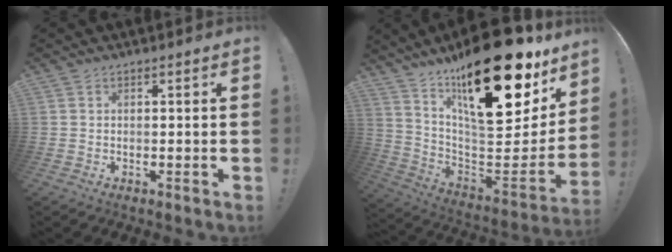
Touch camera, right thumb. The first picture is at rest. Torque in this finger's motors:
{"motor_torque": [-1.17, 3.85, 1.41, 1.36, 0.28]}